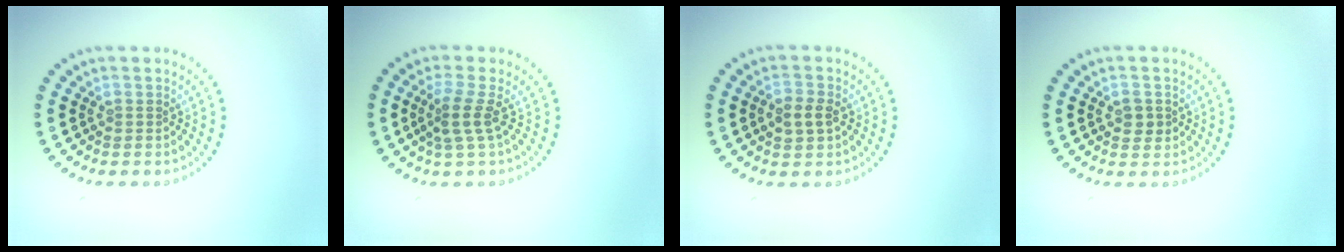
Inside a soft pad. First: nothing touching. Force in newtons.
{"total": 2.4, "press": 1.7, "slide": 1.6}
{"total": 2.0, "press": 2.0, "slide": 0.2}
{"total": 1.5, "press": 1.5, "slide": 0.1}